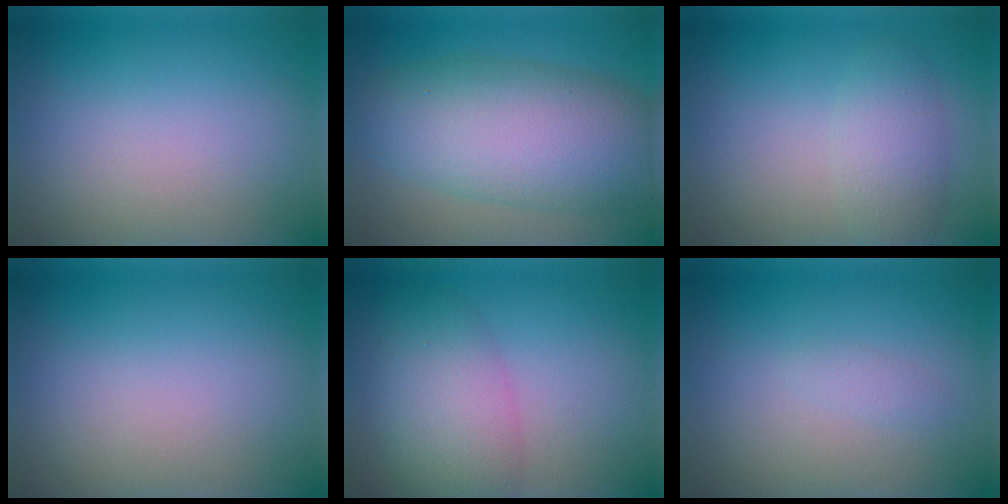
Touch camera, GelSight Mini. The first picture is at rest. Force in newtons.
{"total": 9.6, "press": 9.6, "slide": 0.3}
{"total": 2.7, "press": 2.7, "slide": 0.1}
{"total": 0.0}
{"total": 5.3, "press": 5.3, "slide": 0.3}
{"total": 0.7, "press": 0.7, "slide": 0.1}